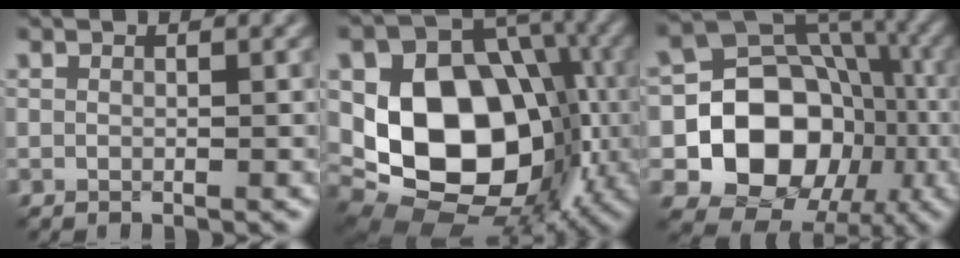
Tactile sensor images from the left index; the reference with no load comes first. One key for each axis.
{"total": 15.4, "fx": -1.4, "fy": 11.3, "fz": 10.4, "tx": -0.165, "ty": -0.010, "tz": -0.028}
{"total": 12.5, "fx": -3.1, "fy": 10.1, "fz": 6.7, "tx": -0.109, "ty": -0.002, "tz": -0.070}